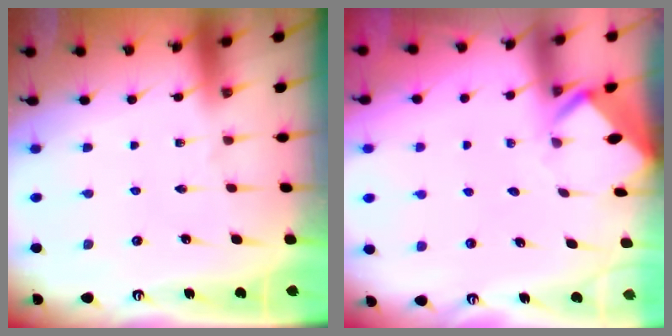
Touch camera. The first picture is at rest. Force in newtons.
{"total": 3.1, "press": 3.1, "slide": 0.1}